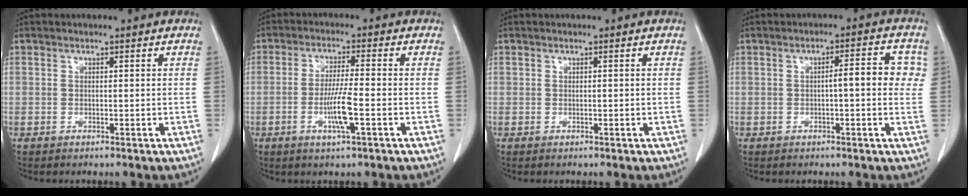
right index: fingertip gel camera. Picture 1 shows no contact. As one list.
[{"total": 6.0, "force": [-1.9, 0.0, 5.7], "torque": [-0.110, -0.008, -0.035]}, {"total": 0.0}, {"total": 5.5, "force": [0.4, 1.3, 5.3], "torque": [-0.069, 0.018, 0.002]}]